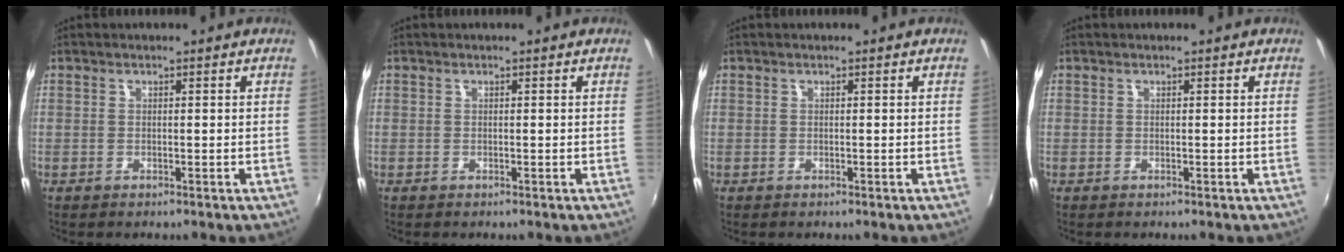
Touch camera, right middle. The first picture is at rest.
{"total": 0.0}
{"total": 0.0}
{"total": 0.0}